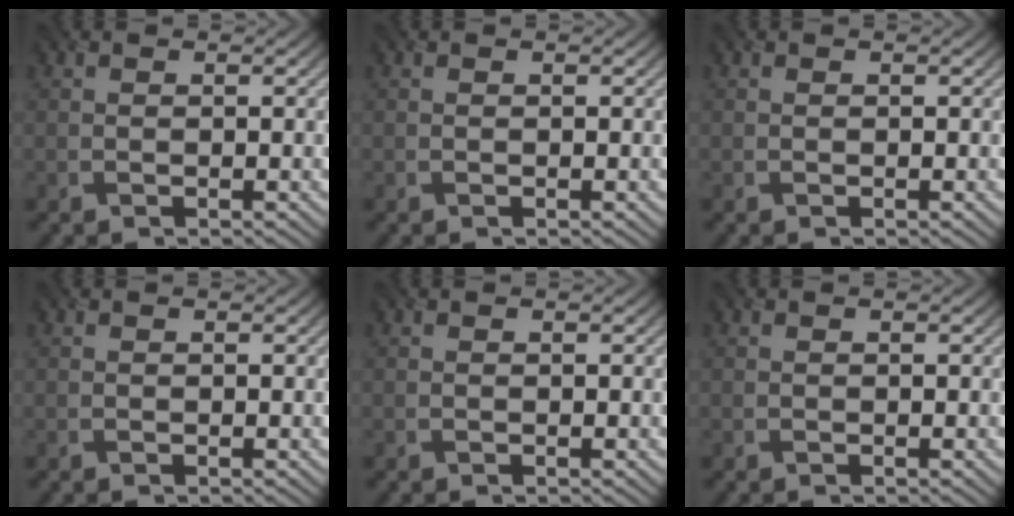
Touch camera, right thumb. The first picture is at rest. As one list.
[{"total": 0.0}, {"total": 0.0}, {"total": 0.0}, {"total": 0.0}, {"total": 0.0}]